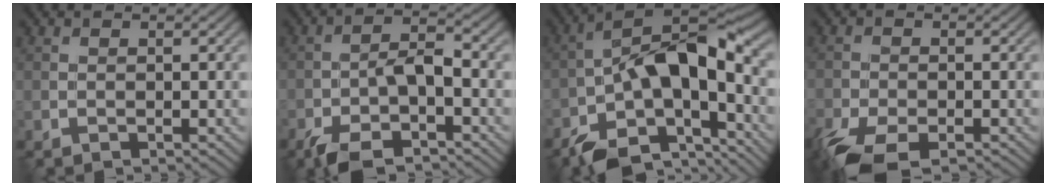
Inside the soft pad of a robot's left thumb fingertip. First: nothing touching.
{"total": 7.0, "force": [-3.8, 2.7, 5.3], "torque": [-0.097, 0.001, -0.078]}
{"total": 14.2, "force": [-5.9, 6.5, 11.2], "torque": [-0.186, -0.013, -0.118]}
{"total": 7.3, "force": [-4.9, 2.9, 4.6], "torque": [-0.093, -0.024, -0.094]}